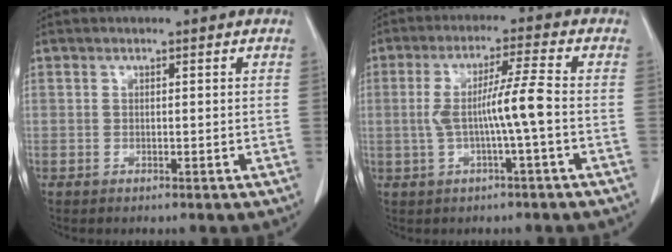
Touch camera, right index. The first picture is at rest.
{"total": 7.0, "force": [-1.0, -0.6, 6.9], "torque": [-0.135, 0.015, -0.014]}